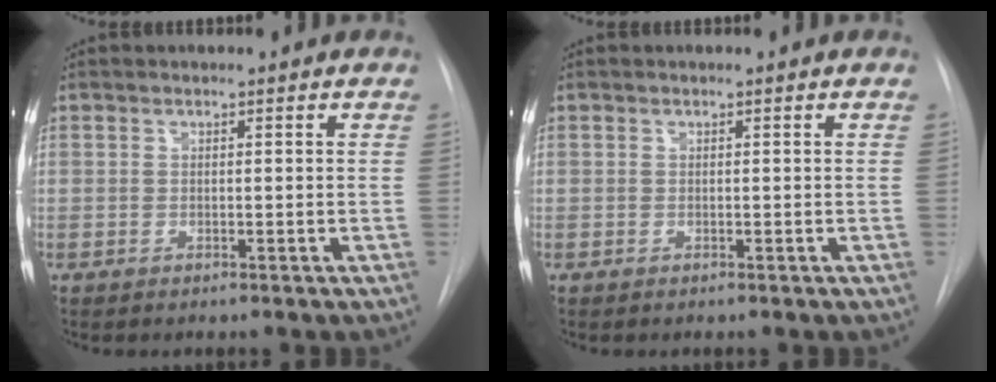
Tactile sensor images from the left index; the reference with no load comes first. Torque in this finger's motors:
{"motor_torque": [0.00, 0.00, 0.00, 0.00]}